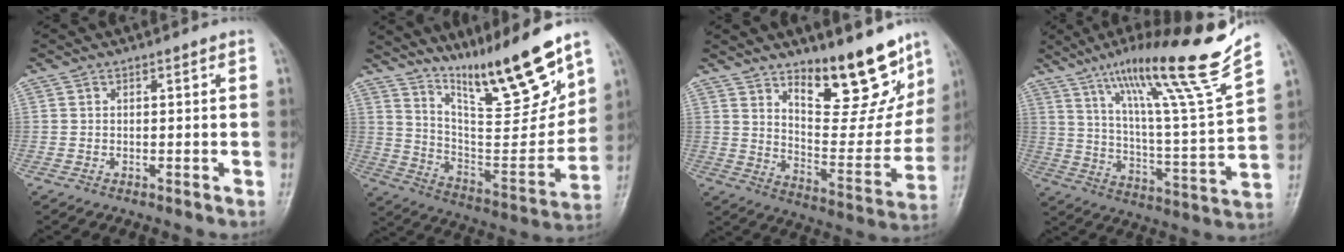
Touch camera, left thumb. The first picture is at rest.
{"total": 18.5, "force": [14.0, 2.5, 11.8], "torque": [-0.148, -0.098, 0.250]}
{"total": 18.3, "force": [12.5, 7.0, 11.4], "torque": [-0.103, -0.097, 0.193]}
{"total": 22.4, "force": [15.8, 0.3, 15.9], "torque": [-0.226, -0.074, 0.261]}